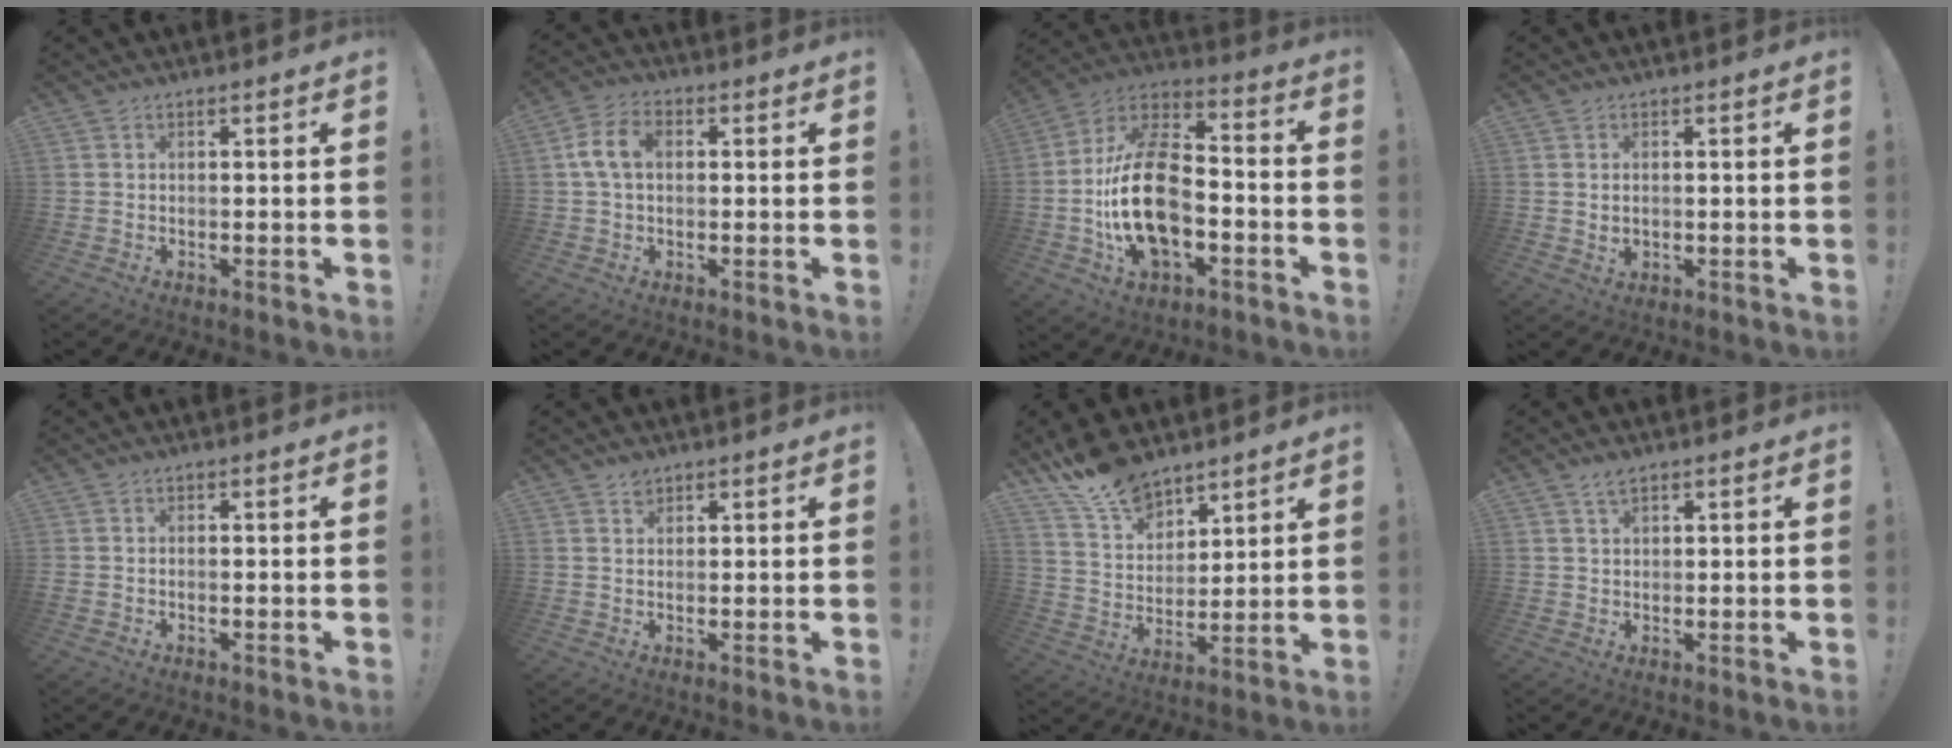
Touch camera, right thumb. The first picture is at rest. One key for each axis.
{"total": 8.3, "fx": 1.1, "fy": 5.5, "fz": 6.1, "tx": -0.131, "ty": 0.012, "tz": 0.021}
{"total": 23.1, "fx": -4.4, "fy": 13.9, "fz": 17.9, "tx": -0.326, "ty": 0.029, "tz": -0.067}
{"total": 1.8, "fx": 0.5, "fy": 1.0, "fz": 1.4, "tx": -0.024, "ty": 0.001, "tz": 0.009}
{"total": 0.6, "fx": -0.5, "fy": 0.2, "fz": 0.3, "tx": -0.006, "ty": -0.001, "tz": -0.009}
{"total": 1.7, "fx": 1.3, "fy": 1.0, "fz": 0.6, "tx": 0.008, "ty": -0.010, "tz": 0.019}
{"total": 13.5, "fx": 10.9, "fy": 6.3, "fz": 4.6, "tx": -0.100, "ty": -0.075, "tz": 0.210}
{"total": 2.9, "fx": 2.0, "fy": 1.4, "fz": 1.6, "tx": -0.019, "ty": -0.009, "tz": 0.034}